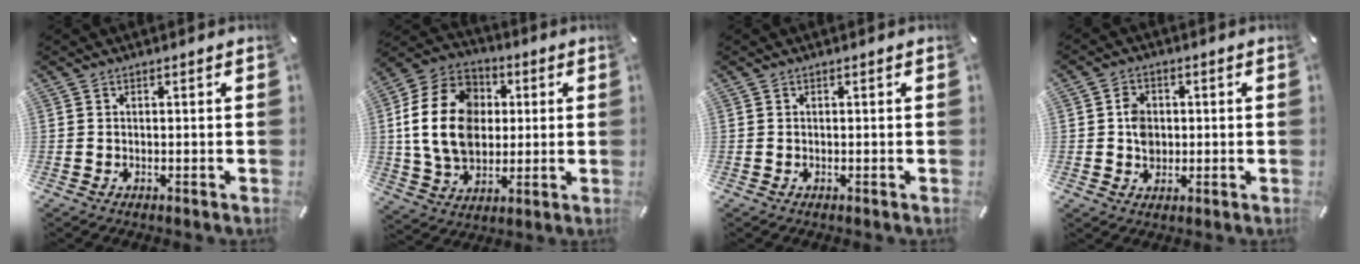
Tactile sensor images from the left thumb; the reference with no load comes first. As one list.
[{"total": 19.0, "force": [1.3, 14.8, 11.8], "torque": [-0.257, 0.011, 0.020]}, {"total": 0.0}, {"total": 5.1, "force": [0.0, 4.4, 2.6], "torque": [-0.035, 0.005, -0.002]}]